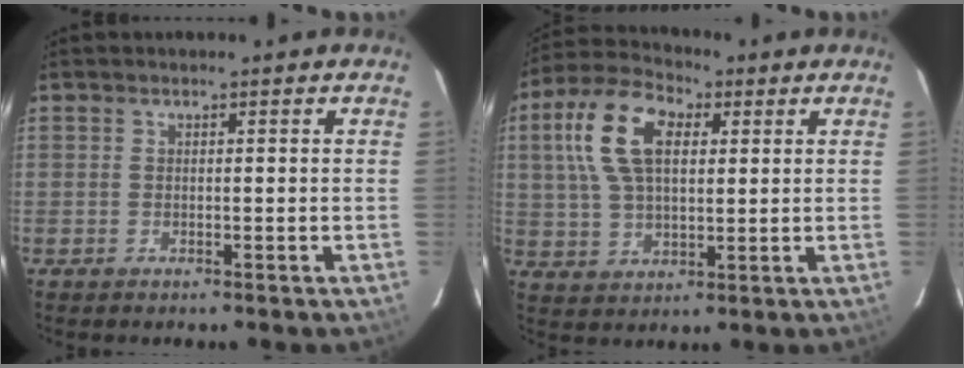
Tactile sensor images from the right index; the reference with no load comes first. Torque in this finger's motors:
{"motor_torque": [1.75, 0.39, 0.93, 0.21]}